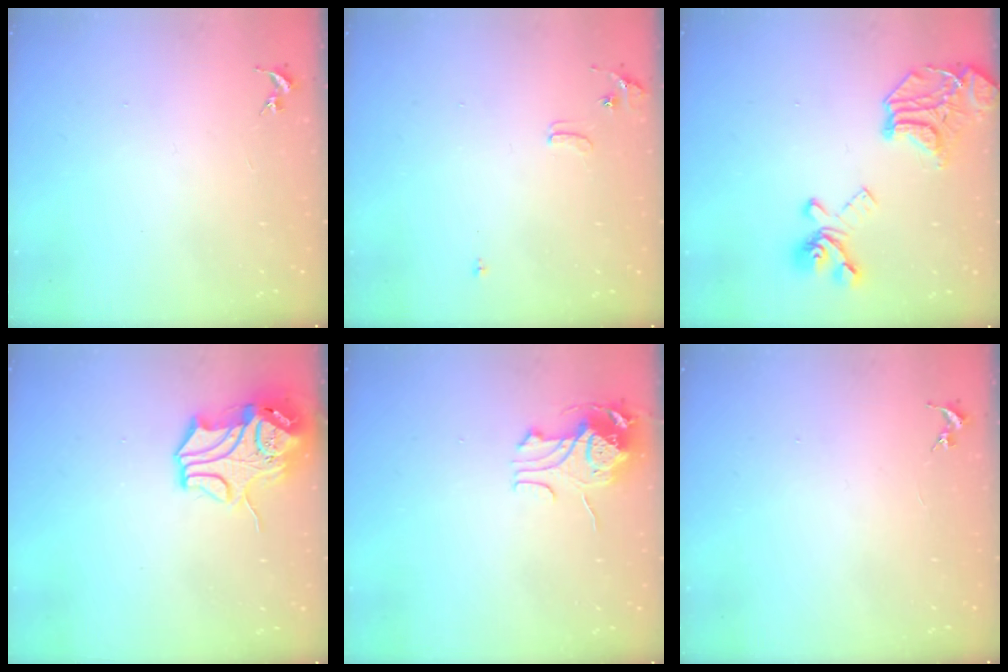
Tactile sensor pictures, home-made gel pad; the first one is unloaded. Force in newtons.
{"total": 6.1, "press": 6.0, "slide": 0.9}
{"total": 21.1, "press": 21.0, "slide": 2.3}
{"total": 14.0, "press": 13.8, "slide": 2.1}
{"total": 10.6, "press": 10.6, "slide": 0.9}
{"total": 0.0}